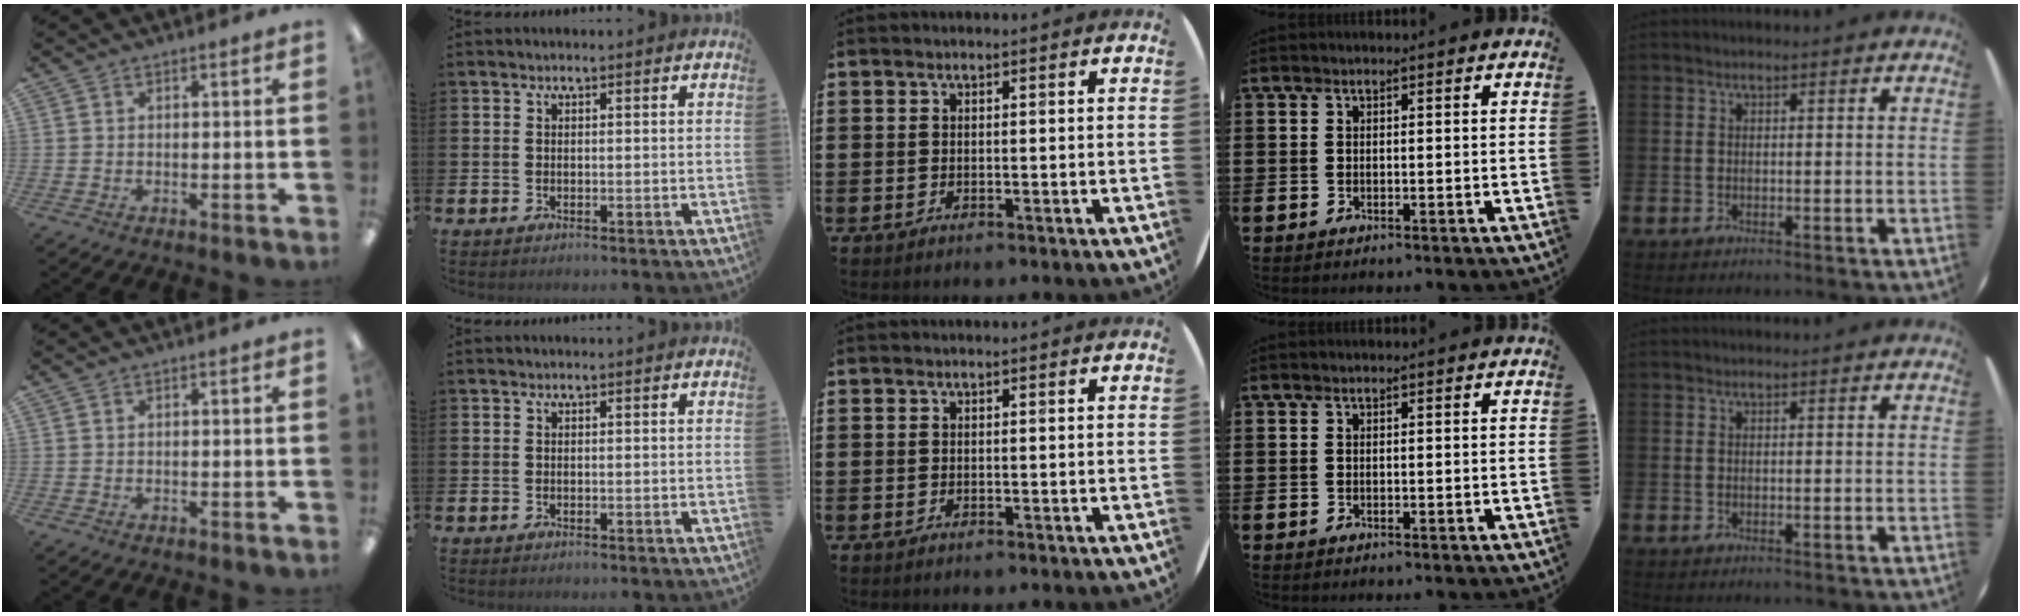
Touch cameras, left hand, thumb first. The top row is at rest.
{}